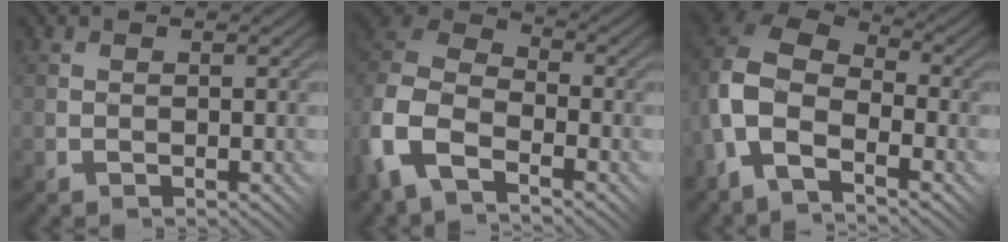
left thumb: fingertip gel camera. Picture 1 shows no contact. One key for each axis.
{"total": 10.7, "fx": -4.7, "fy": 6.9, "fz": 6.7, "tx": -0.159, "ty": -0.030, "tz": -0.094}
{"total": 11.9, "fx": -3.9, "fy": 7.4, "fz": 8.4, "tx": -0.195, "ty": -0.024, "tz": -0.067}